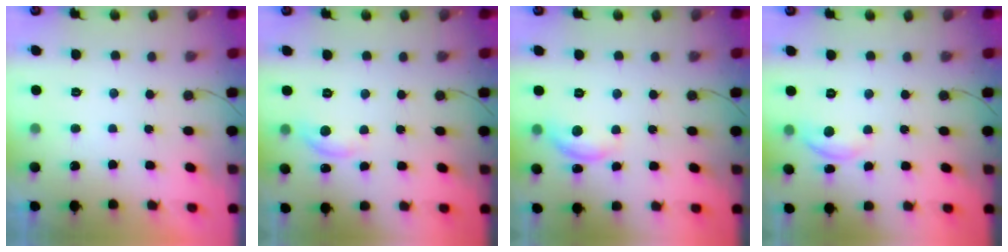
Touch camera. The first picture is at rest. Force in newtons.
{"total": 8.0, "press": 8.0, "slide": 0.6}
{"total": 9.6, "press": 9.6, "slide": 0.5}
{"total": 5.5, "press": 5.5, "slide": 0.7}